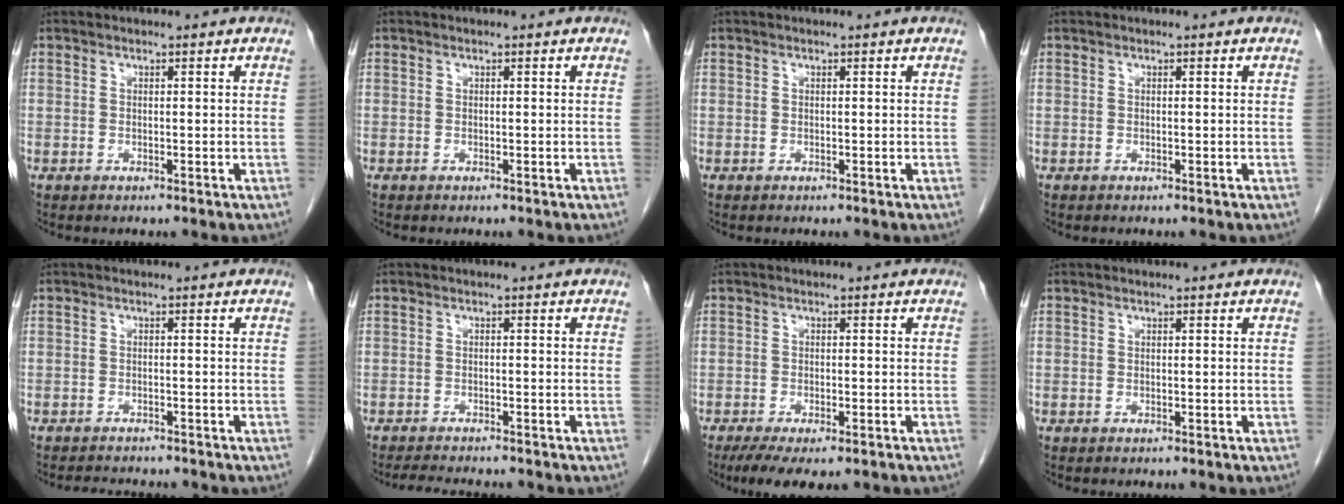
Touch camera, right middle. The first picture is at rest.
{"total": 0.0}
{"total": 0.0}
{"total": 0.0}
{"total": 3.8, "force": [-3.6, 0.6, 1.0], "torque": [-0.014, -0.008, -0.052]}
{"total": 5.2, "force": [-4.8, 0.4, 1.9], "torque": [-0.028, -0.013, -0.073]}
{"total": 7.0, "force": [-4.9, 2.2, 4.4], "torque": [-0.065, -0.014, -0.076]}
{"total": 0.0}